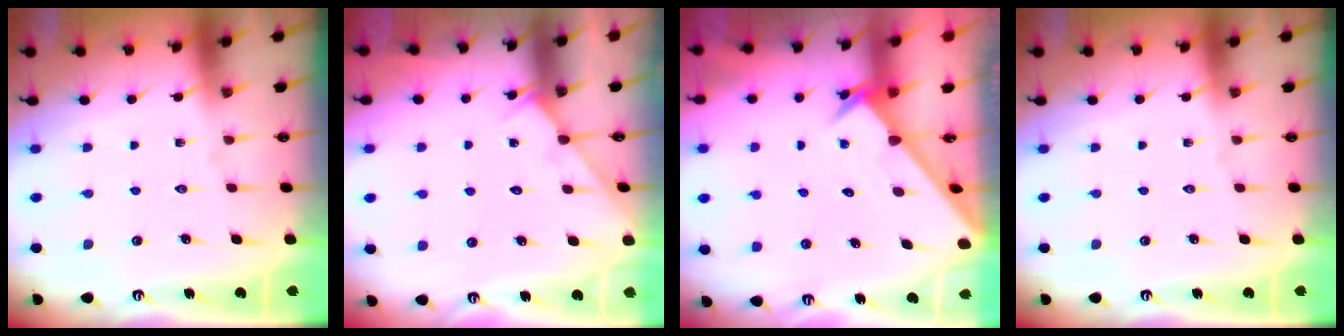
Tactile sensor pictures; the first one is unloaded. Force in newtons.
{"total": 5.2, "press": 5.2, "slide": 0.6}
{"total": 2.1, "press": 2.1, "slide": 0.1}
{"total": 0.0}